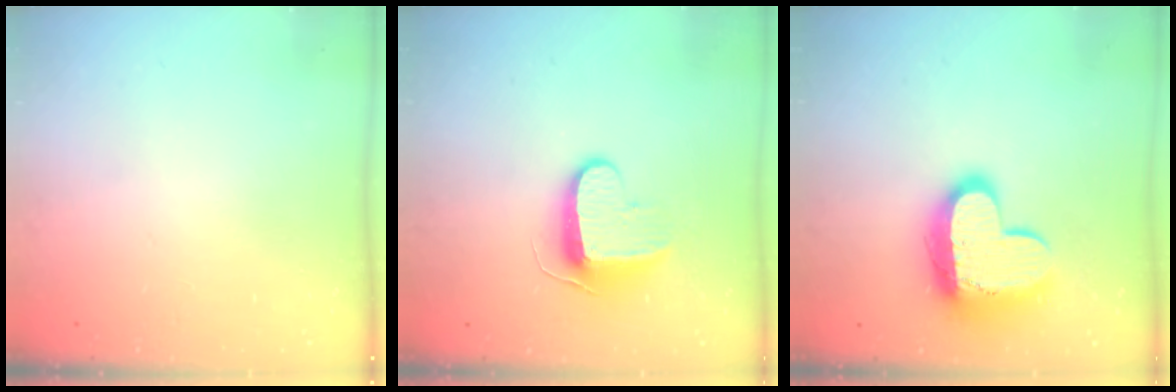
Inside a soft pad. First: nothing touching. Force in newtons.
{"total": 8.9, "press": 8.9, "slide": 0.8}
{"total": 14.3, "press": 14.3, "slide": 1.2}